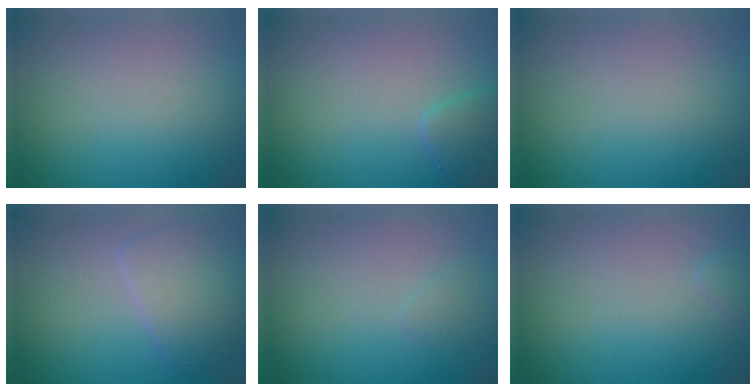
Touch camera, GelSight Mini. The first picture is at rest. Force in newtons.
{"total": 1.5, "press": 1.5, "slide": 0.1}
{"total": 0.0}
{"total": 4.1, "press": 4.1, "slide": 0.1}
{"total": 0.5, "press": 0.5, "slide": 0.0}
{"total": 0.7, "press": 0.7, "slide": 0.0}